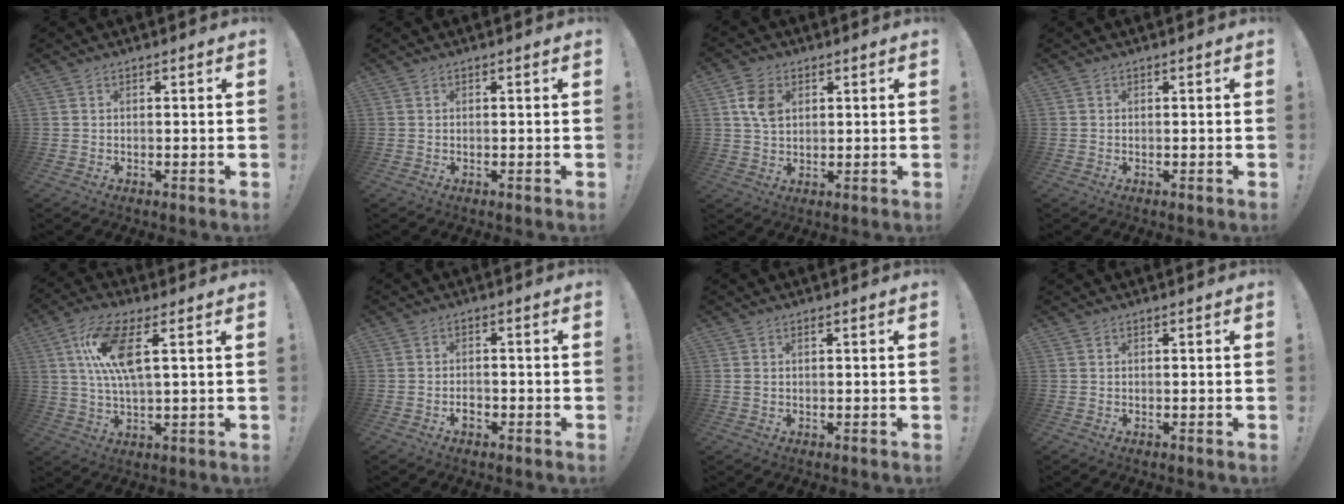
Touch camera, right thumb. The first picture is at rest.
{"total": 0.0}
{"total": 7.6, "force": [2.3, 5.3, 4.9], "torque": [-0.085, 0.003, 0.044]}
{"total": 0.0}
{"total": 13.4, "force": [4.1, 4.4, 12.0], "torque": [-0.233, 0.002, 0.071]}
{"total": 2.5, "force": [-1.6, 1.4, 1.3], "torque": [-0.017, 0.003, -0.029]}
{"total": 0.8, "force": [0.4, 0.3, 0.6], "torque": [-0.012, 0.001, 0.007]}
{"total": 0.0}